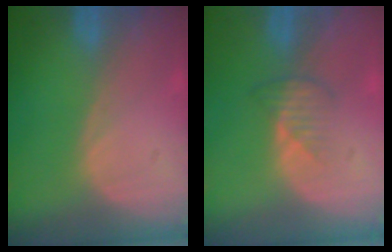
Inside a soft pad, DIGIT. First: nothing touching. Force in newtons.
{"total": 2.5, "press": 2.5, "slide": 0.3}